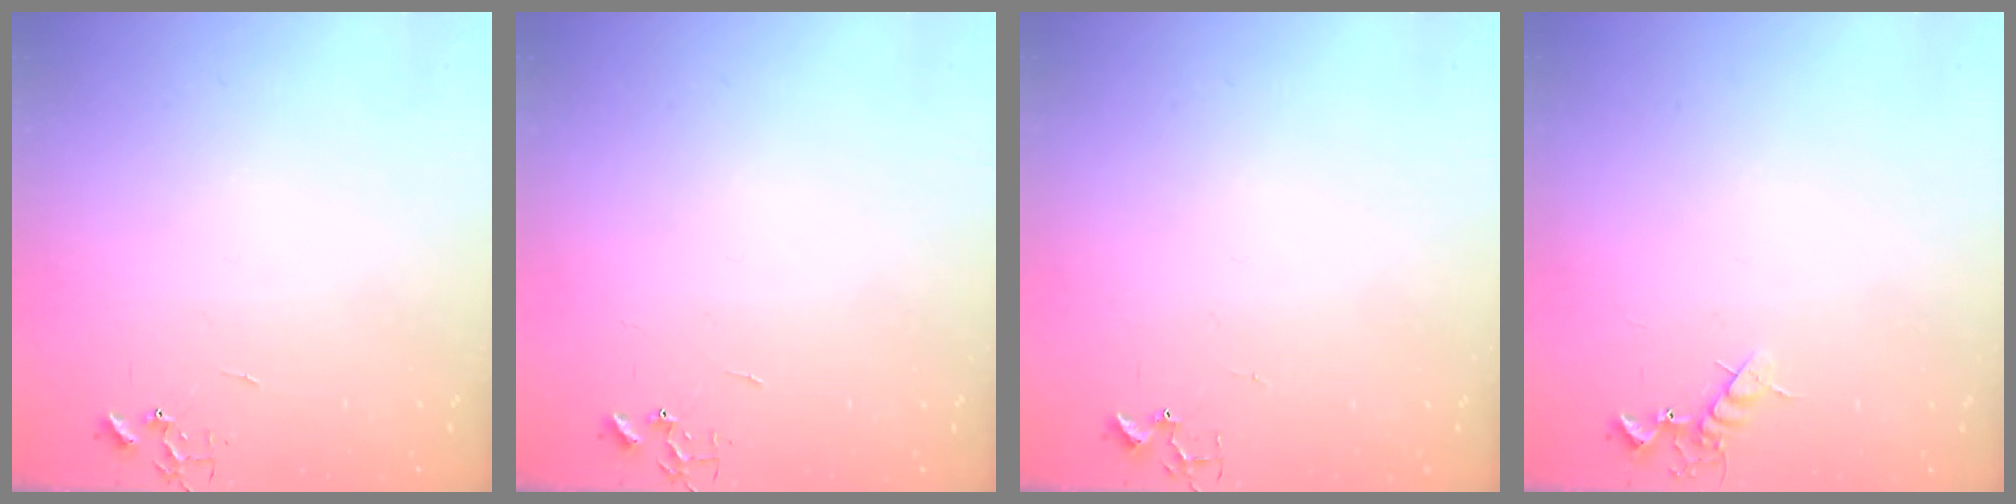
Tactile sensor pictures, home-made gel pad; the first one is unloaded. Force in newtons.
{"total": 0.0}
{"total": 3.0, "press": 2.9, "slide": 0.4}
{"total": 5.3, "press": 5.2, "slide": 1.0}